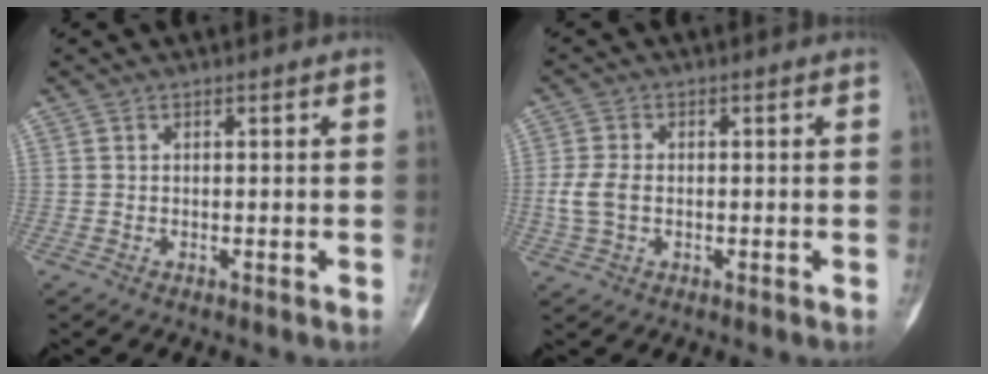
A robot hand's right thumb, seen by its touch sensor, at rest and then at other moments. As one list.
[{"total": 4.7, "force": [-0.4, 3.1, 3.4], "torque": [-0.081, 0.007, -0.009]}]